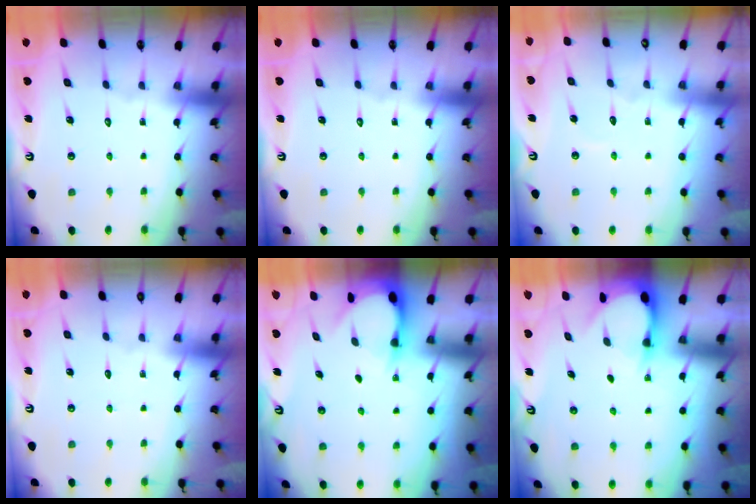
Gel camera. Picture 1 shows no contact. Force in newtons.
{"total": 0.0}
{"total": 2.6, "press": 2.6, "slide": 0.3}
{"total": 0.0}
{"total": 3.0, "press": 2.9, "slide": 0.2}
{"total": 3.0, "press": 2.9, "slide": 0.2}